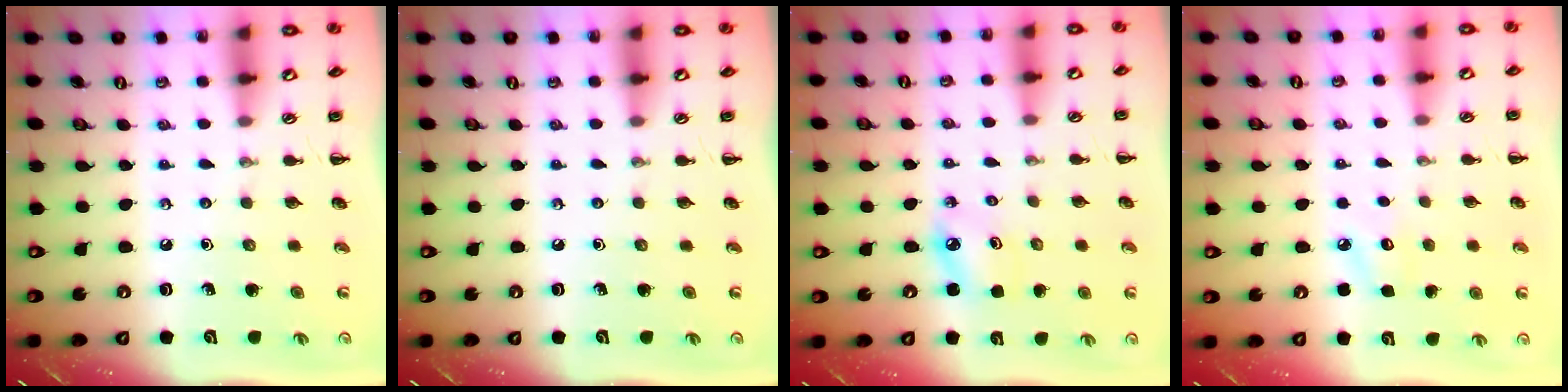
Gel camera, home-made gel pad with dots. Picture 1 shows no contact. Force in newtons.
{"total": 0.0}
{"total": 4.0, "press": 3.9, "slide": 0.8}
{"total": 5.7, "press": 5.5, "slide": 1.6}